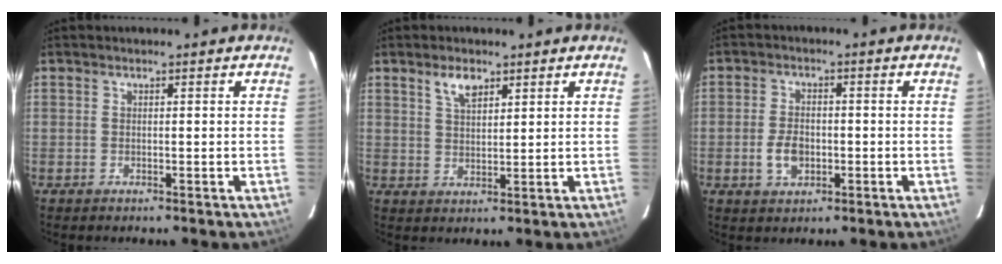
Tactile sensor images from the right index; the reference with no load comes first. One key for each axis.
{"total": 4.1, "fx": 2.7, "fy": 1.9, "fz": 2.5, "tx": -0.044, "ty": 0.006, "tz": 0.050}
{"total": 5.1, "fx": -1.4, "fy": 3.4, "fz": 3.6, "tx": -0.074, "ty": 0.004, "tz": -0.021}